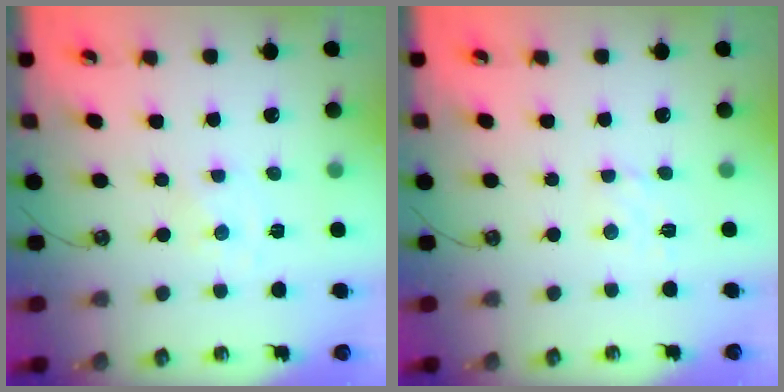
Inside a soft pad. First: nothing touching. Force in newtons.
{"total": 2.8, "press": 2.7, "slide": 0.6}